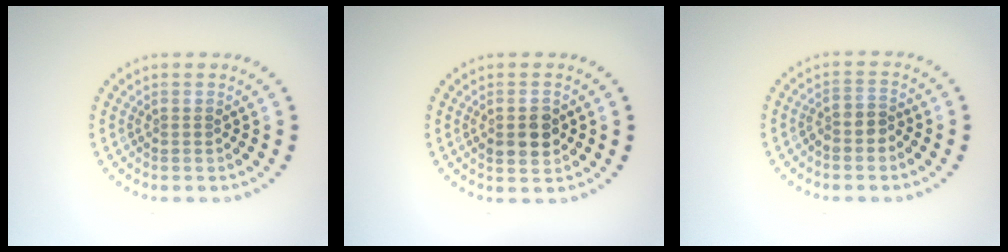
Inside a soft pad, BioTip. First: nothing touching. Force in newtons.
{"total": 2.9, "press": 2.9, "slide": 0.1}
{"total": 2.2, "press": 1.8, "slide": 1.2}